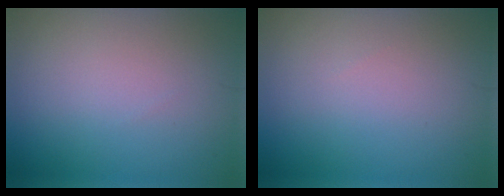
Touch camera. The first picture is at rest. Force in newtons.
{"total": 0.0}